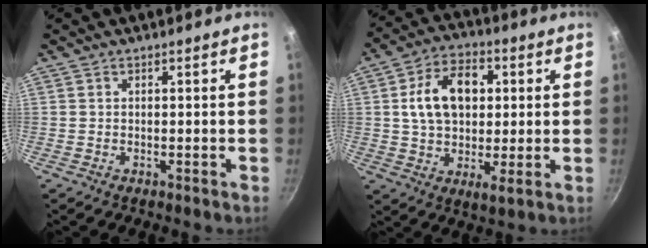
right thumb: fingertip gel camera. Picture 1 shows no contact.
{"total": 14.5, "force": [3.0, 9.1, 10.8], "torque": [-0.162, -0.001, 0.037]}